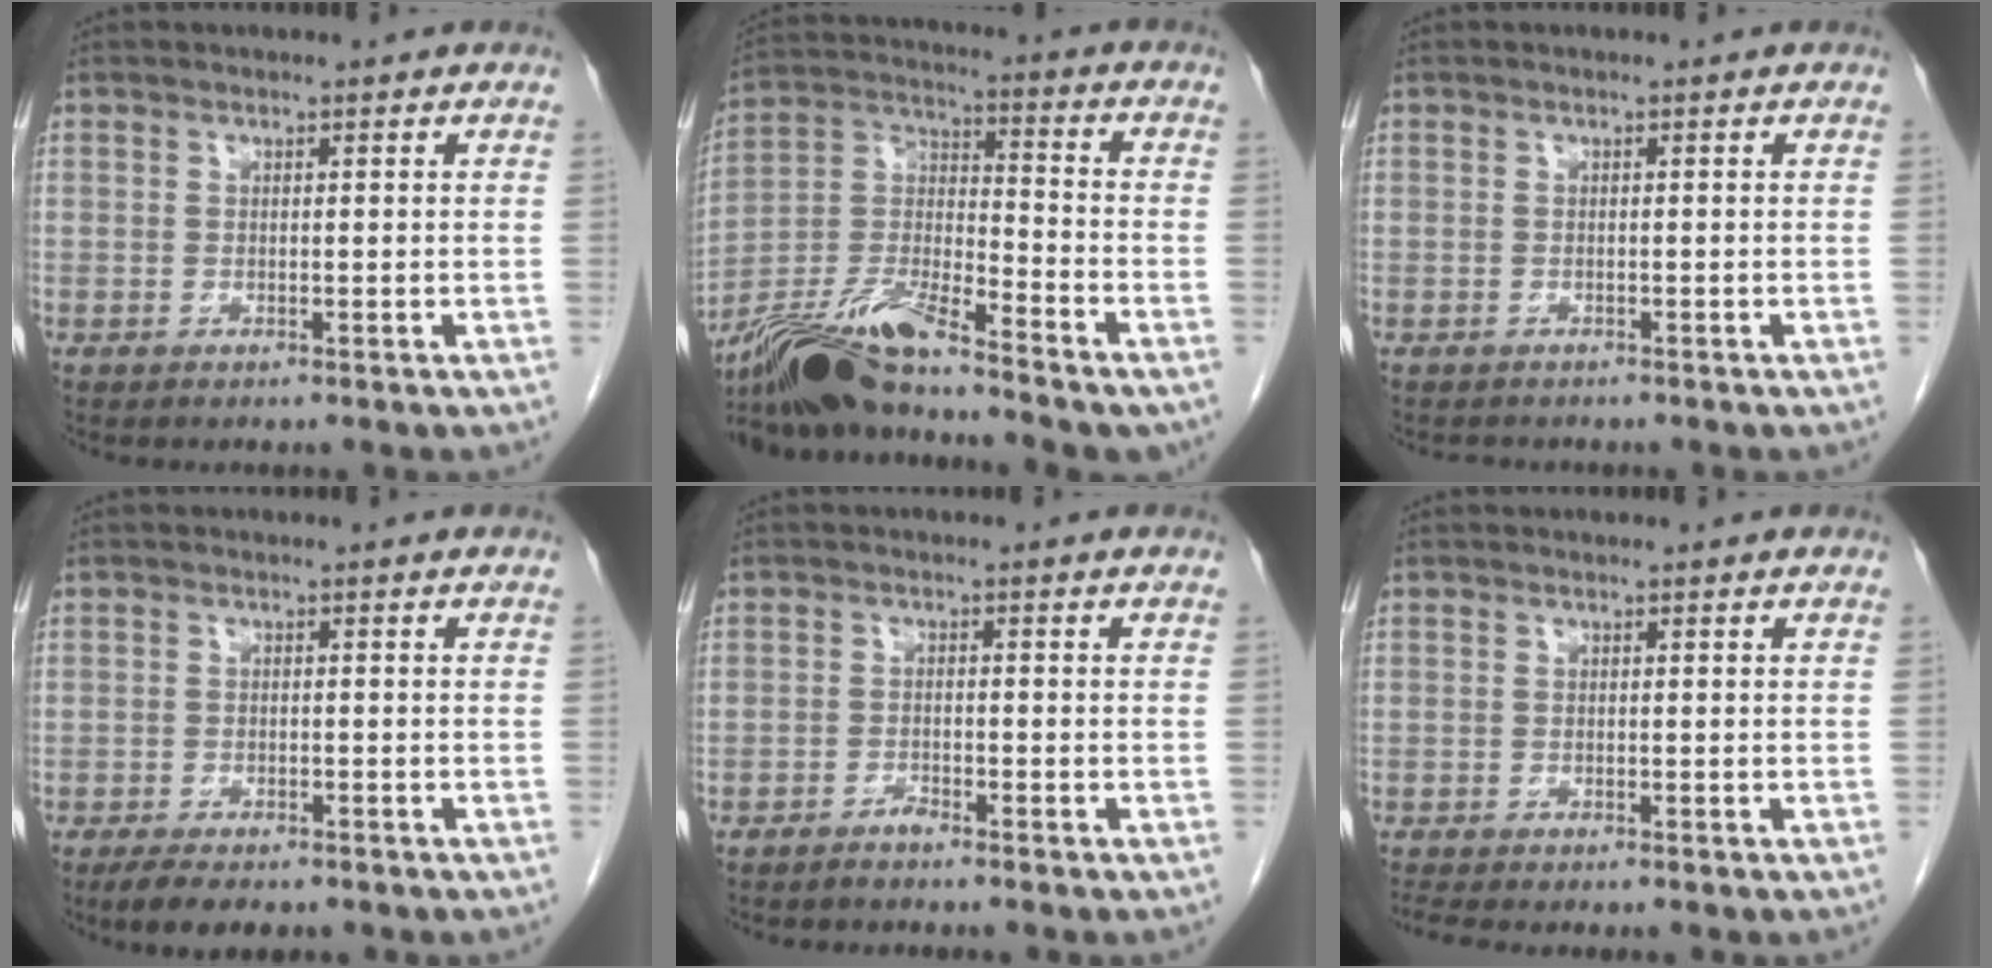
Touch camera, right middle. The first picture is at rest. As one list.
[{"total": 15.3, "force": [-12.9, 1.7, 8.1], "torque": [-0.164, -0.002, -0.238]}, {"total": 1.7, "force": [-1.5, 0.7, 0.3], "torque": [-0.010, -0.002, -0.022]}, {"total": 4.8, "force": [-3.8, 1.6, 2.5], "torque": [-0.042, -0.008, -0.055]}, {"total": 1.6, "force": [-1.5, -0.1, 0.4], "torque": [-0.009, -0.001, -0.029]}, {"total": 3.0, "force": [-2.7, 0.3, 1.4], "torque": [-0.023, -0.008, -0.043]}]